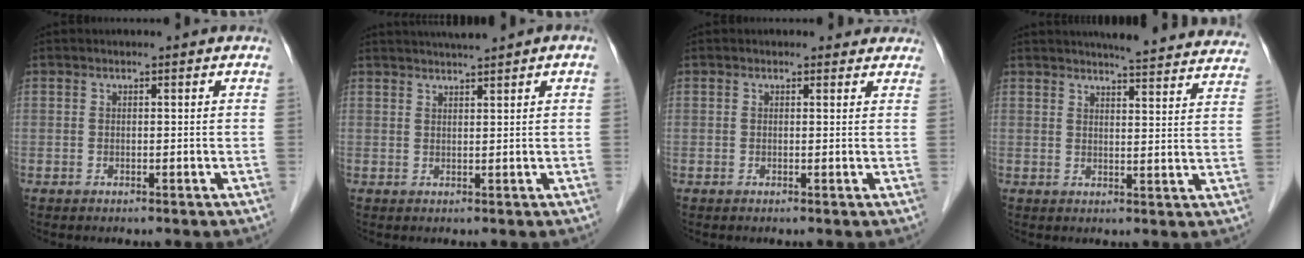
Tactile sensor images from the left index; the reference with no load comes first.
{"total": 3.8, "force": [3.2, -0.4, 2.1], "torque": [-0.033, 0.022, 0.053]}
{"total": 2.1, "force": [1.8, 1.1, 0.3], "torque": [0.002, 0.002, 0.005]}
{"total": 19.9, "force": [18.8, 1.6, 6.3], "torque": [-0.072, -0.041, 0.209]}